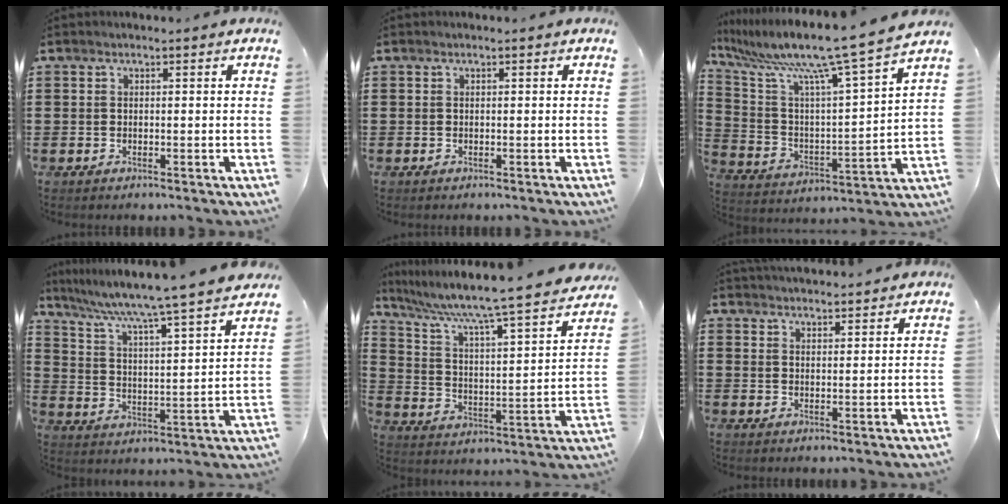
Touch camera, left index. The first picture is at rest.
{"total": 0.0}
{"total": 11.0, "force": [9.1, -1.0, 6.1], "torque": [-0.155, -0.073, 0.140]}
{"total": 6.0, "force": [5.1, -1.0, 3.0], "torque": [-0.081, -0.051, 0.073]}
{"total": 7.6, "force": [6.4, 0.1, 4.2], "torque": [-0.112, -0.055, 0.097]}
{"total": 2.9, "force": [2.9, 0.0, -0.1], "torque": [-0.005, -0.009, 0.055]}